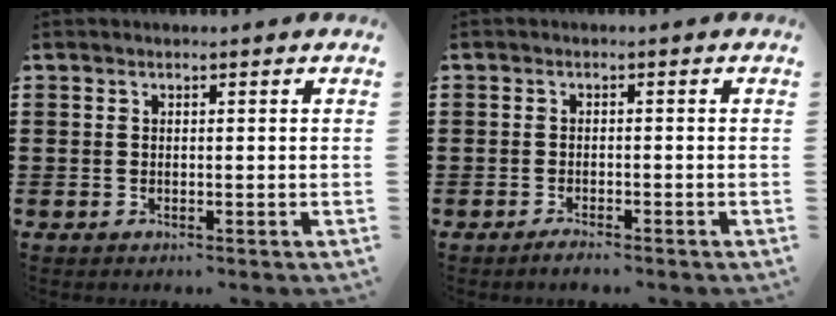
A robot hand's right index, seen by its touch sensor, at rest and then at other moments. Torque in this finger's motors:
{"motor_torque": [0.69, 1.45, -0.50, -0.21]}